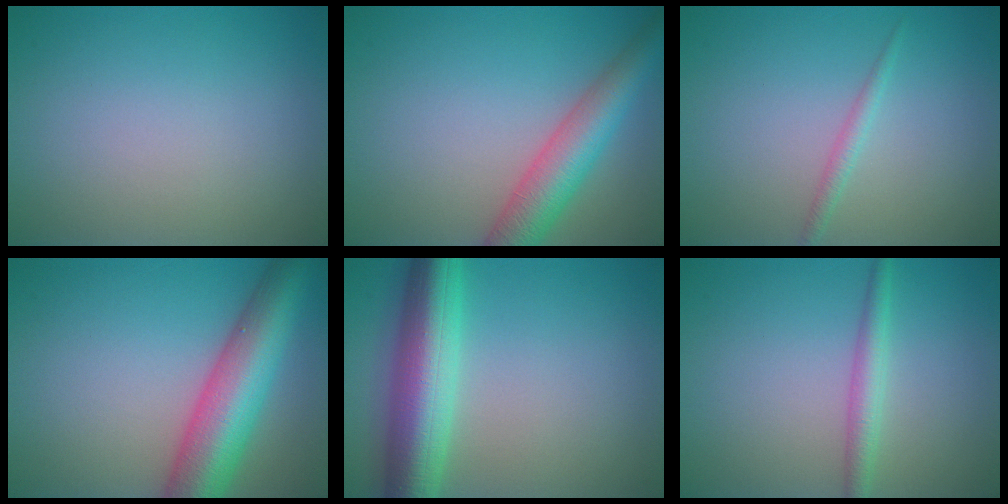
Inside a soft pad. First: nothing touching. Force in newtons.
{"total": 5.6, "press": 5.6, "slide": 0.2}
{"total": 1.2, "press": 1.2, "slide": 0.0}
{"total": 9.5, "press": 9.5, "slide": 0.2}
{"total": 8.4, "press": 8.4, "slide": 0.2}
{"total": 2.2, "press": 2.2, "slide": 0.1}